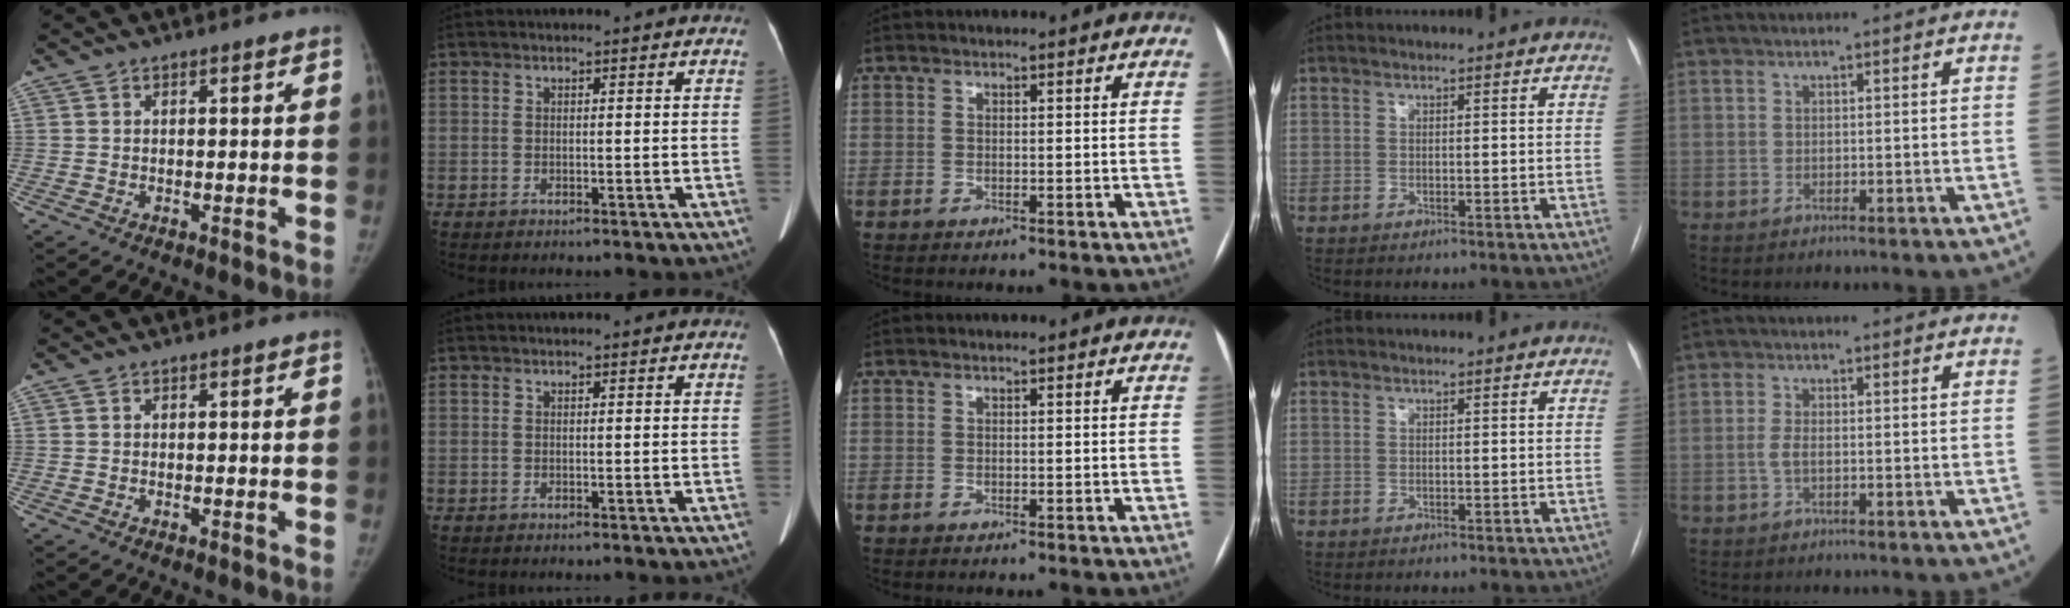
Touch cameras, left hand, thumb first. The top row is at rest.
{"little": {"total": 1.5, "force": [-0.4, 0.4, 1.4], "torque": [-0.035, -0.001, -0.011]}}